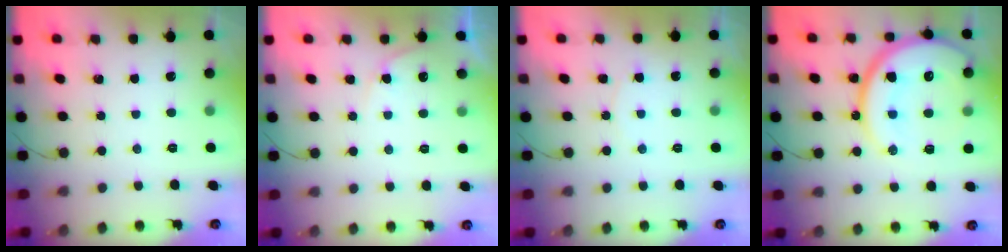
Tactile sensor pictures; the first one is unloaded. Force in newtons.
{"total": 4.3, "press": 4.1, "slide": 1.2}
{"total": 3.1, "press": 3.1, "slide": 0.4}
{"total": 22.6, "press": 22.5, "slide": 1.9}